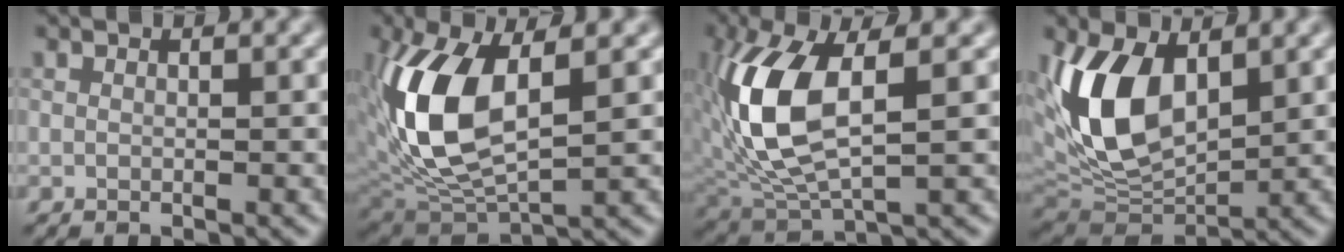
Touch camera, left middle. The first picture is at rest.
{"total": 8.9, "force": [1.1, 4.2, 7.8], "torque": [-0.182, -0.003, 0.032]}
{"total": 8.2, "force": [0.7, 3.6, 7.3], "torque": [-0.175, 0.005, 0.026]}
{"total": 9.0, "force": [1.6, 5.1, 7.2], "torque": [-0.173, 0.002, 0.033]}